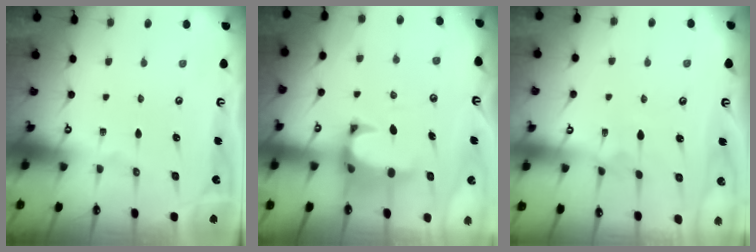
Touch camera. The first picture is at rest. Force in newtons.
{"total": 2.8, "press": 2.6, "slide": 1.2}
{"total": 2.9, "press": 2.9, "slide": 0.2}